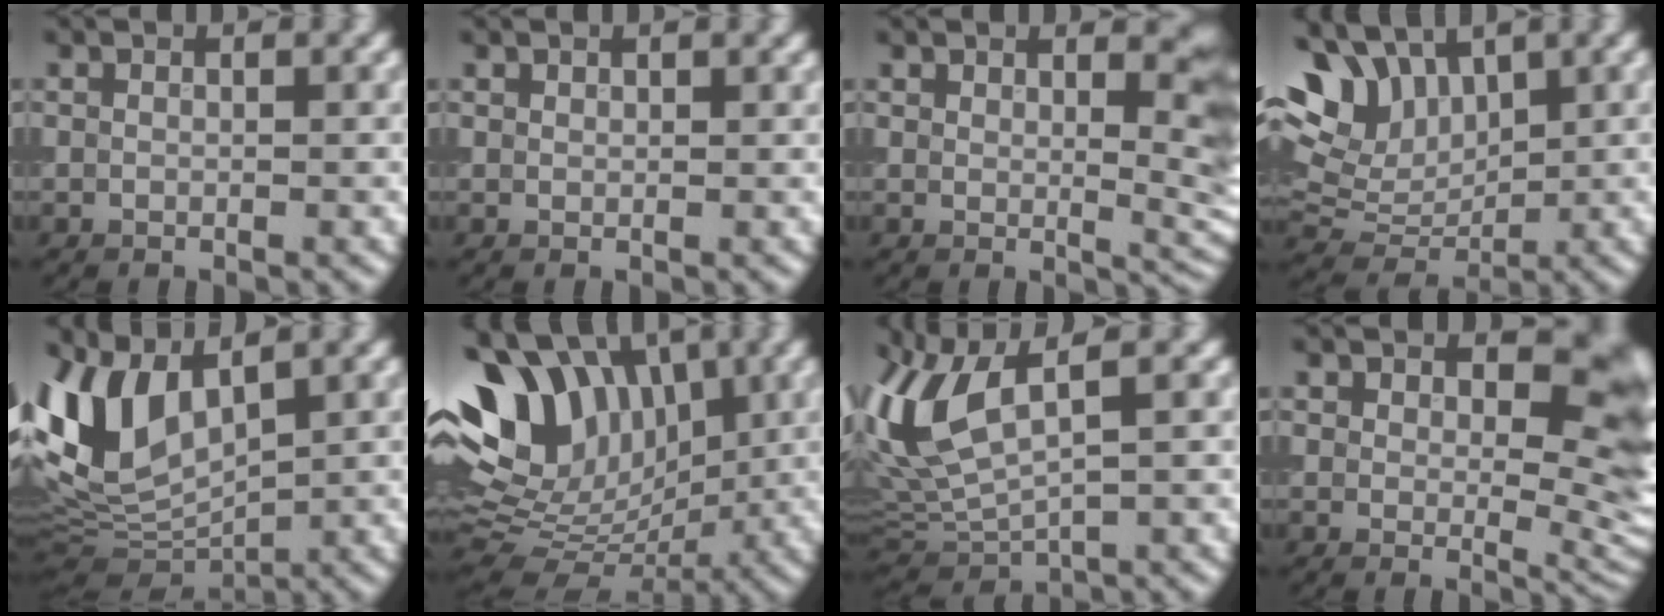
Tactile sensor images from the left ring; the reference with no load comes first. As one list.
[{"total": 0.7, "force": [0.6, 0.3, 0.1], "torque": [0.000, 0.001, 0.013]}, {"total": 5.5, "force": [2.8, 2.0, 4.3], "torque": [-0.049, -0.003, 0.047]}, {"total": 7.1, "force": [3.7, 4.4, 4.1], "torque": [-0.082, 0.010, 0.066]}, {"total": 9.0, "force": [3.3, 4.7, 6.9], "torque": [-0.162, 0.003, 0.062]}, {"total": 12.7, "force": [4.2, 8.5, 8.5], "torque": [-0.154, 0.021, 0.071]}, {"total": 7.9, "force": [2.9, 3.1, 6.6], "torque": [-0.160, 0.008, 0.057]}, {"total": 8.6, "force": [3.2, 4.9, 6.2], "torque": [-0.075, -0.014, 0.054]}]